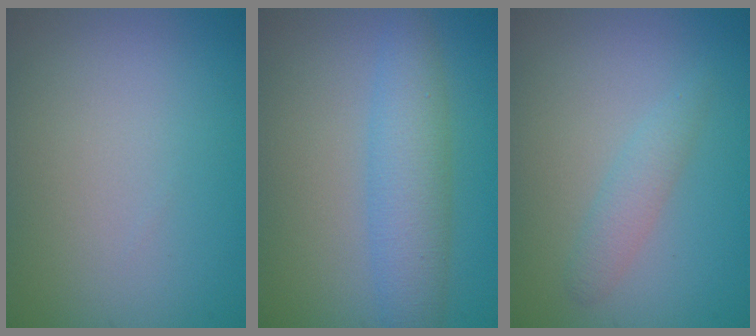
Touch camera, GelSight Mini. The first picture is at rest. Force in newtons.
{"total": 4.4, "press": 4.4, "slide": 0.1}
{"total": 1.7, "press": 1.7, "slide": 0.1}